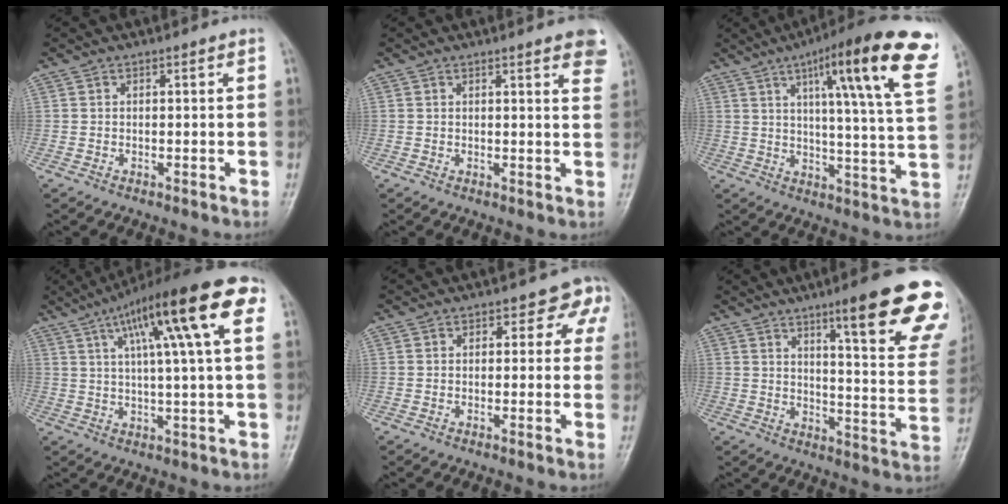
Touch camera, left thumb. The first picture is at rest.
{"total": 6.7, "force": [4.5, 1.4, 4.8], "torque": [-0.041, -0.011, 0.043]}
{"total": 21.7, "force": [10.2, 3.3, 18.9], "torque": [-0.244, -0.021, 0.138]}
{"total": 18.9, "force": [7.2, 3.3, 17.2], "torque": [-0.257, 0.020, 0.103]}
{"total": 4.9, "force": [2.0, 3.4, 2.9], "torque": [0.014, 0.001, 0.008]}
{"total": 21.6, "force": [13.2, 3.6, 16.7], "torque": [-0.187, -0.057, 0.169]}